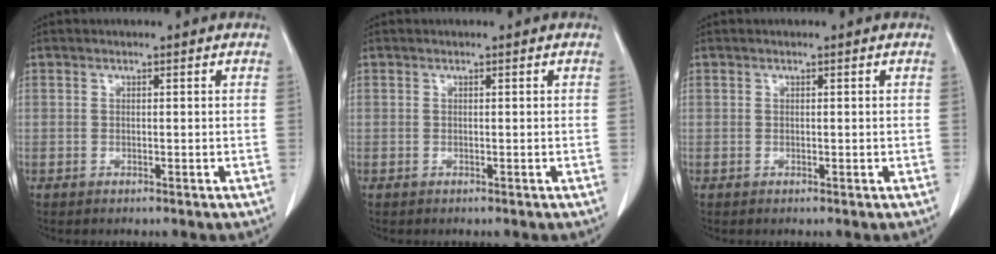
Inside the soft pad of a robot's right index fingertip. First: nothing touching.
{"total": 0.0}
{"total": 0.0}